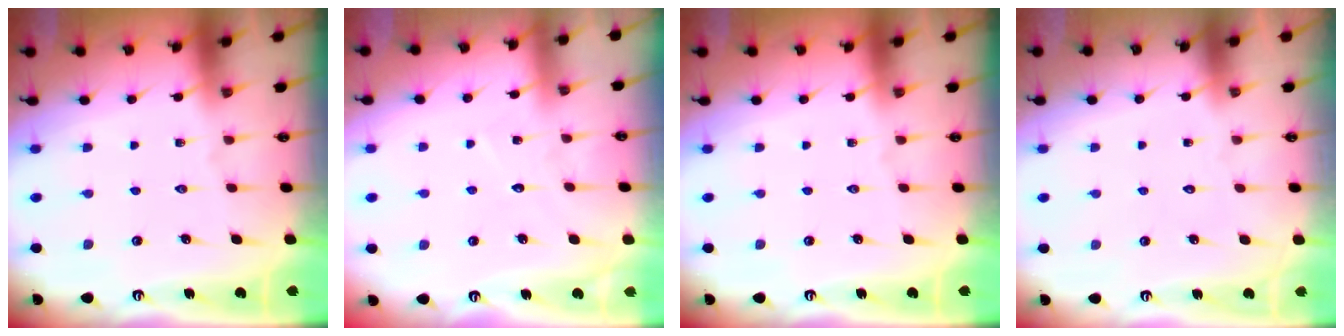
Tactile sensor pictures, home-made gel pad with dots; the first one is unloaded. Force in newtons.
{"total": 4.7, "press": 4.7, "slide": 0.4}
{"total": 0.0}
{"total": 1.7, "press": 1.7, "slide": 0.1}